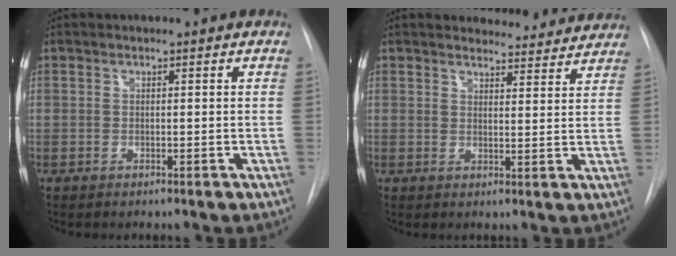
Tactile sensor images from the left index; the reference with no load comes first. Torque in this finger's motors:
{"motor_torque": [0.36, -0.57, 0.03, 0.00]}